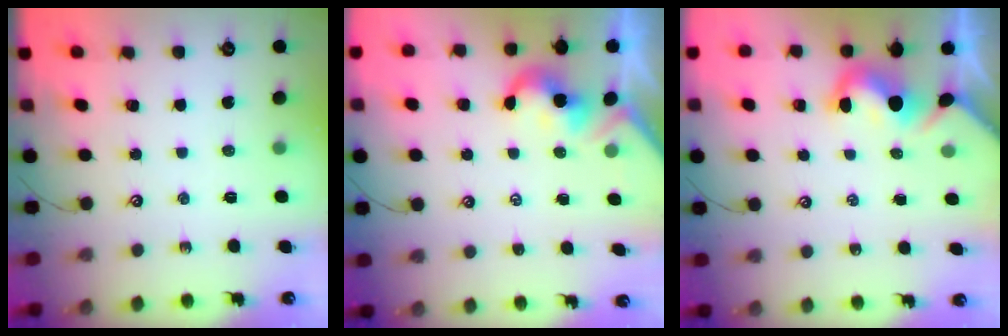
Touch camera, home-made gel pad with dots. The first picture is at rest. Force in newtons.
{"total": 2.0, "press": 1.9, "slide": 0.5}
{"total": 2.9, "press": 2.9, "slide": 0.4}